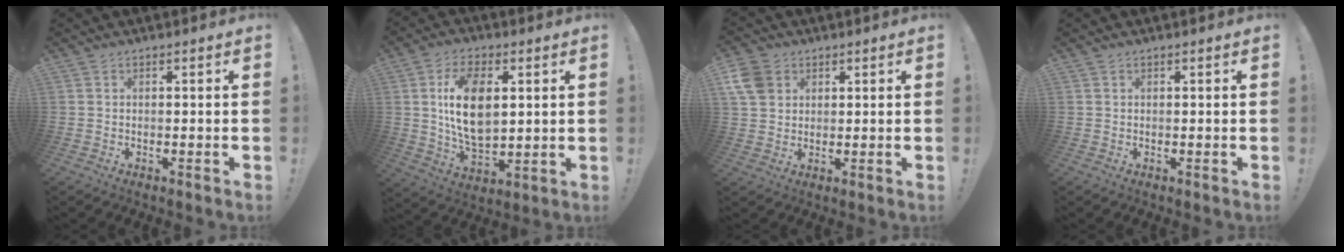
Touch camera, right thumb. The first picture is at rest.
{"total": 15.2, "force": [3.0, 8.8, 12.1], "torque": [-0.209, -0.006, 0.049]}
{"total": 7.6, "force": [3.2, 6.1, 3.3], "torque": [-0.057, -0.009, 0.067]}
{"total": 0.0}